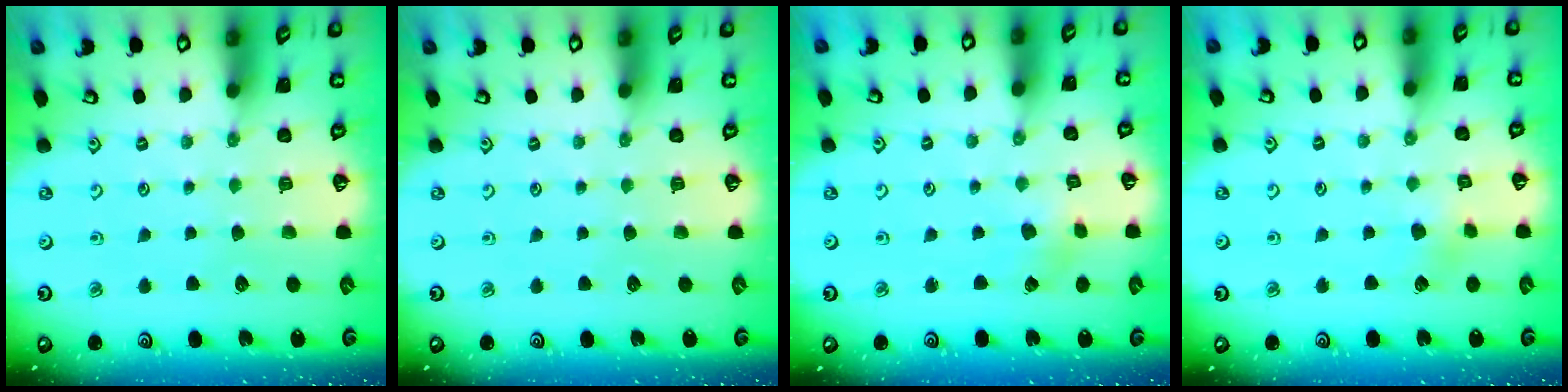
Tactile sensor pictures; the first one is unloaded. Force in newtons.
{"total": 0.0}
{"total": 2.6, "press": 2.6, "slide": 0.4}
{"total": 3.2, "press": 3.2, "slide": 0.4}